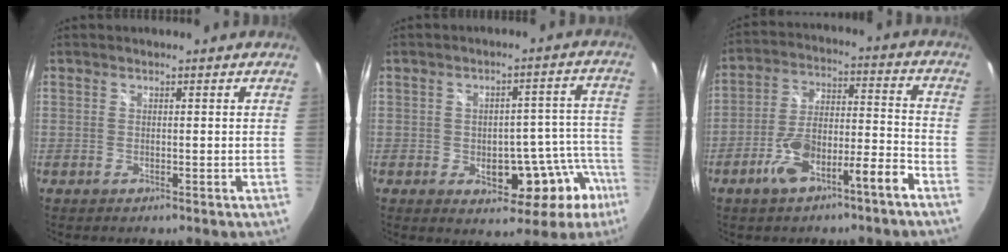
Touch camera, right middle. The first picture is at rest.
{"total": 12.8, "force": [-6.4, 7.5, 8.2], "torque": [-0.091, 0.024, -0.066]}
{"total": 10.8, "force": [-6.8, 2.5, 8.0], "torque": [-0.152, 0.017, -0.110]}